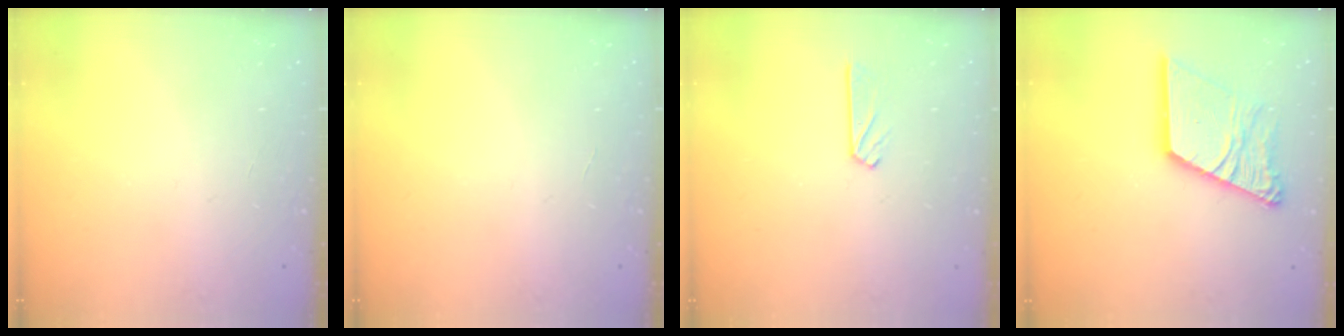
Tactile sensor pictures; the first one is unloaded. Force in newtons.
{"total": 0.0}
{"total": 4.1, "press": 4.1, "slide": 0.3}
{"total": 18.7, "press": 18.6, "slide": 2.2}